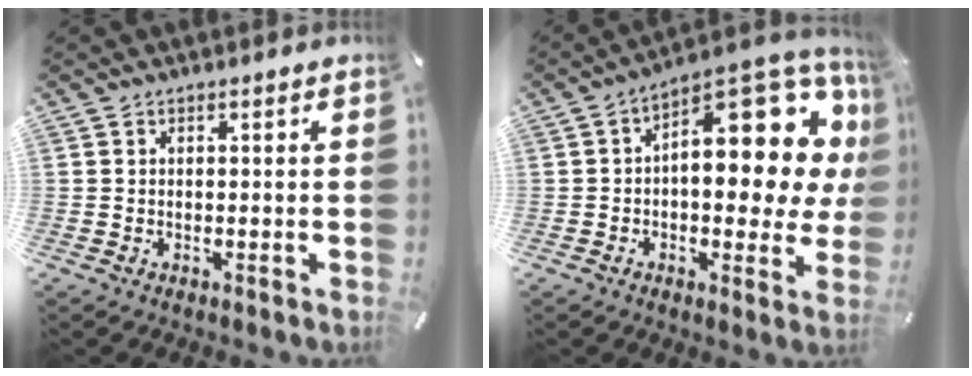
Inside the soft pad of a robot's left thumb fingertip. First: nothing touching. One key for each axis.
{"total": 19.1, "fx": 5.9, "fy": 9.8, "fz": 15.3, "tx": -0.174, "ty": -0.065, "tz": 0.094}